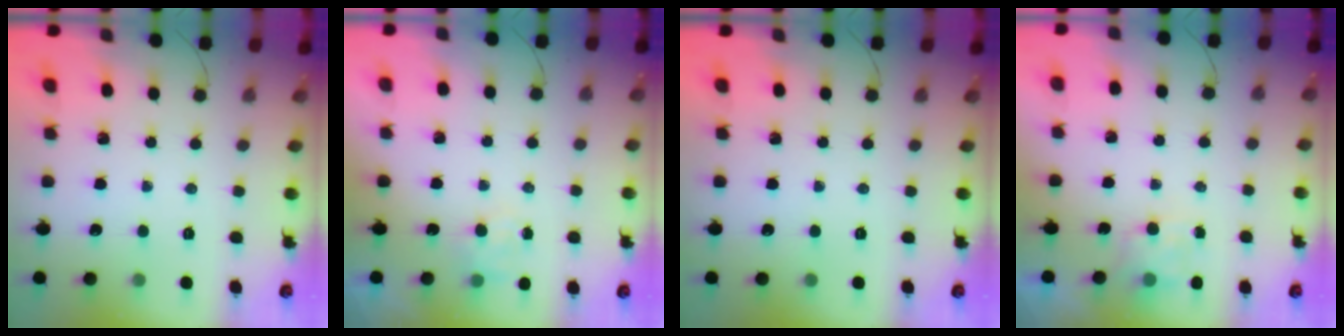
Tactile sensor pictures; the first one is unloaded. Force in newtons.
{"total": 4.2, "press": 4.1, "slide": 0.9}
{"total": 0.0}
{"total": 4.2, "press": 4.1, "slide": 0.9}